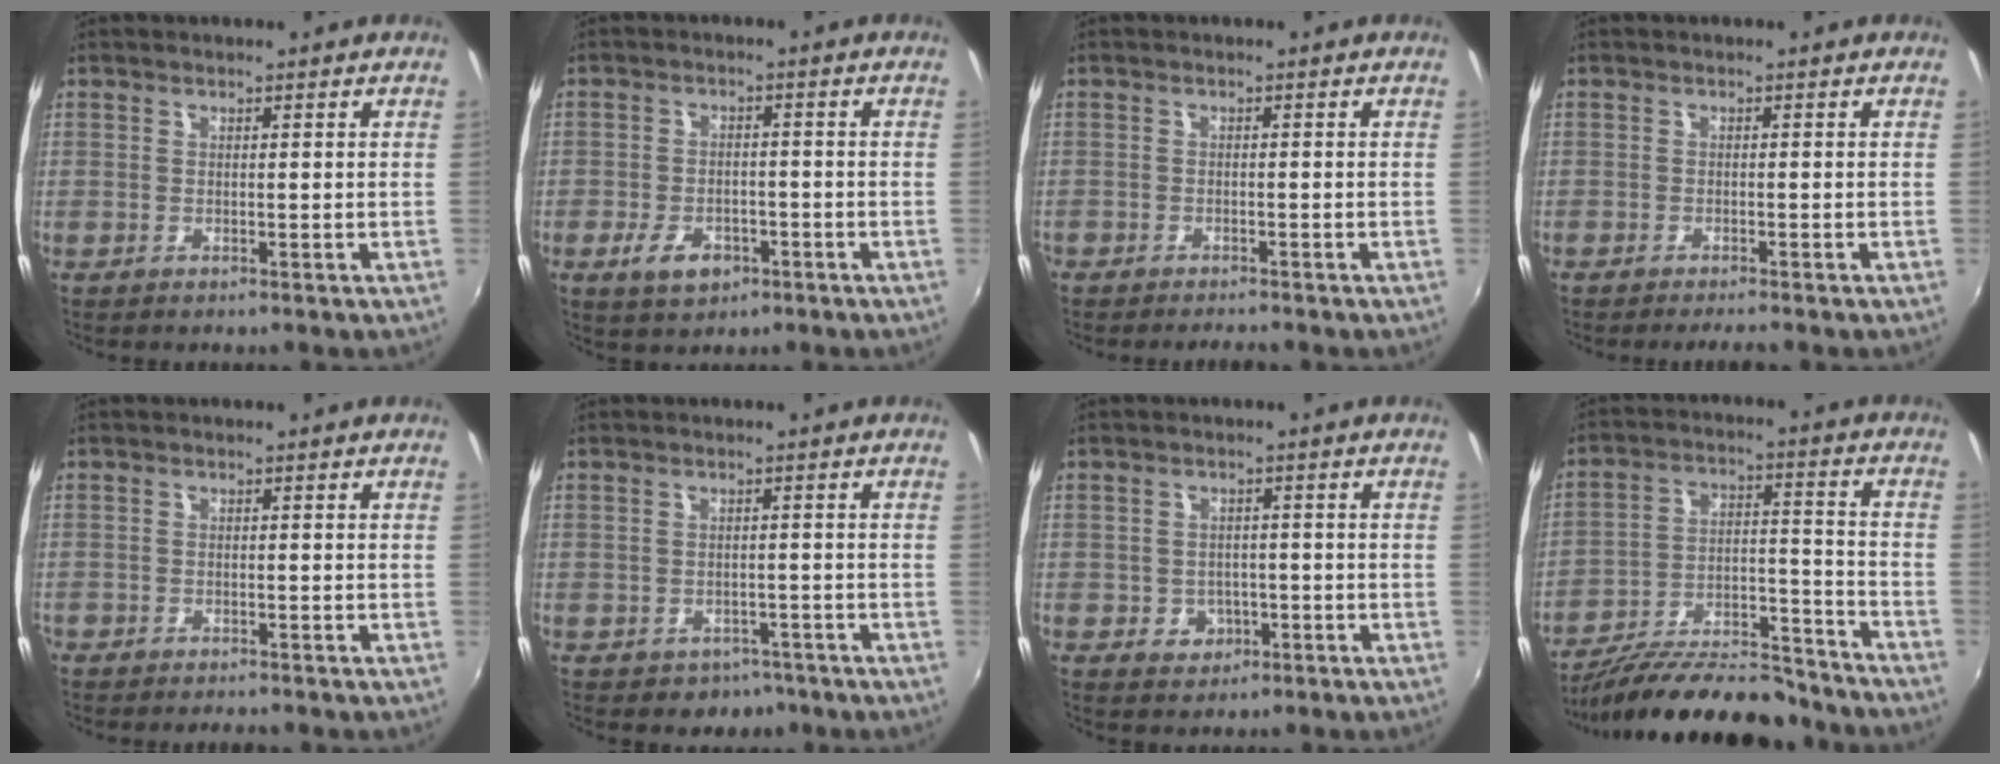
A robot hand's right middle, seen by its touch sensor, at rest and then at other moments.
{"total": 6.3, "force": [-3.3, 3.9, 3.7], "torque": [-0.090, -0.004, -0.053]}
{"total": 2.9, "force": [-2.7, 0.6, 0.9], "torque": [-0.034, -0.010, -0.047]}
{"total": 2.5, "force": [-2.3, 0.1, 1.1], "torque": [-0.027, -0.009, -0.040]}
{"total": 2.6, "force": [-2.4, 0.9, 0.7], "torque": [-0.030, -0.009, -0.043]}
{"total": 4.1, "force": [-2.5, 3.2, 0.7], "torque": [-0.022, 0.002, -0.026]}
{"total": 4.3, "force": [-1.4, 3.9, 1.2], "torque": [-0.031, 0.005, -0.013]}
{"total": 21.4, "force": [-18.5, 5.9, 9.0], "torque": [-0.159, 0.007, -0.269]}